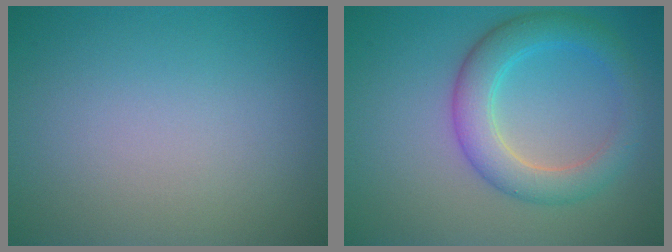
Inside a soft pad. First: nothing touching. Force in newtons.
{"total": 4.7, "press": 4.7, "slide": 0.1}